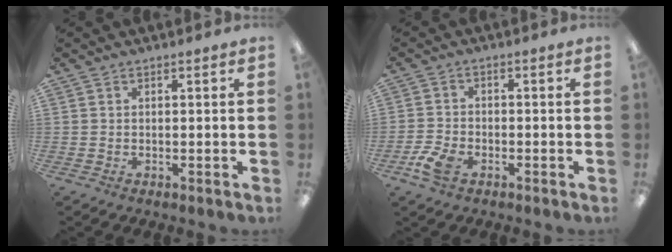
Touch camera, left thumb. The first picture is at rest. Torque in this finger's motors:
{"motor_torque": [-0.03, 0.03, -0.01, 0.01, 0.00]}